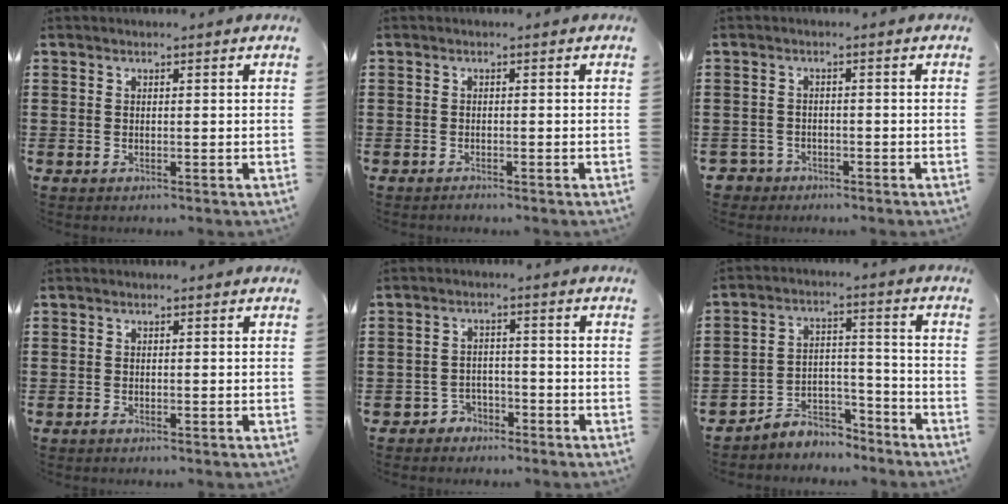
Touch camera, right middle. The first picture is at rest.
{"total": 0.6, "force": [-0.6, -0.1, 0.0], "torque": [0.000, -0.001, -0.012]}
{"total": 2.0, "force": [-1.7, 1.1, 0.0], "torque": [-0.013, -0.002, -0.041]}
{"total": 0.6, "force": [-0.5, 0.1, 0.3], "torque": [-0.007, -0.003, -0.009]}
{"total": 2.8, "force": [-2.5, 1.2, 0.0], "torque": [-0.010, 0.002, -0.056]}
{"total": 4.9, "force": [-4.6, 1.8, 0.2], "torque": [-0.007, 0.012, -0.095]}